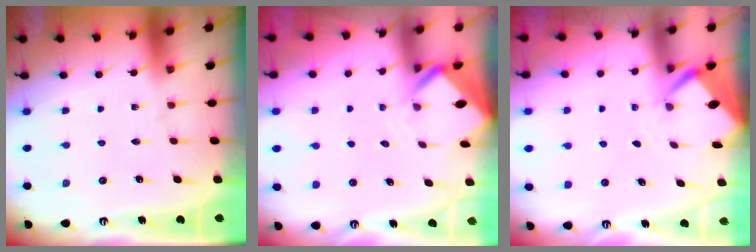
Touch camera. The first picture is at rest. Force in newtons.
{"total": 2.7, "press": 2.7, "slide": 0.2}
{"total": 1.9, "press": 1.9, "slide": 0.1}